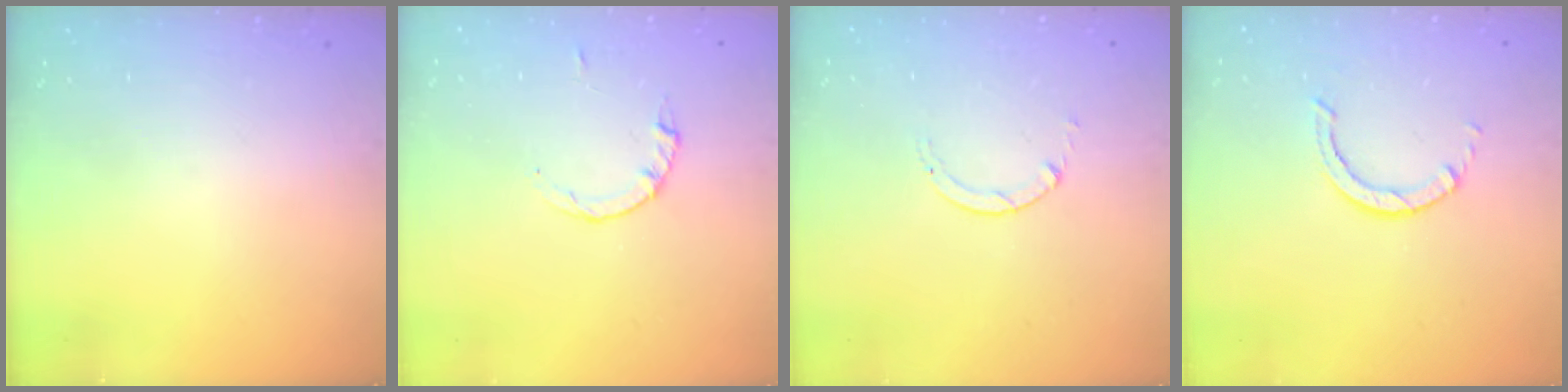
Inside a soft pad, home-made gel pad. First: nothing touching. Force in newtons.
{"total": 2.2, "press": 2.1, "slide": 0.3}
{"total": 0.7, "press": 0.7, "slide": 0.1}
{"total": 3.2, "press": 3.2, "slide": 0.4}